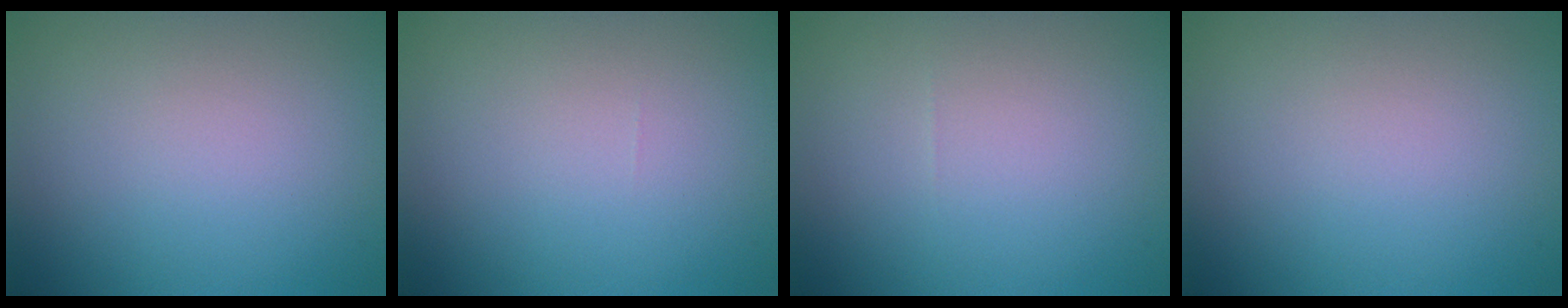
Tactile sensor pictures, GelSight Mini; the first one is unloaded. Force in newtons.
{"total": 0.0}
{"total": 0.0}
{"total": 0.0}